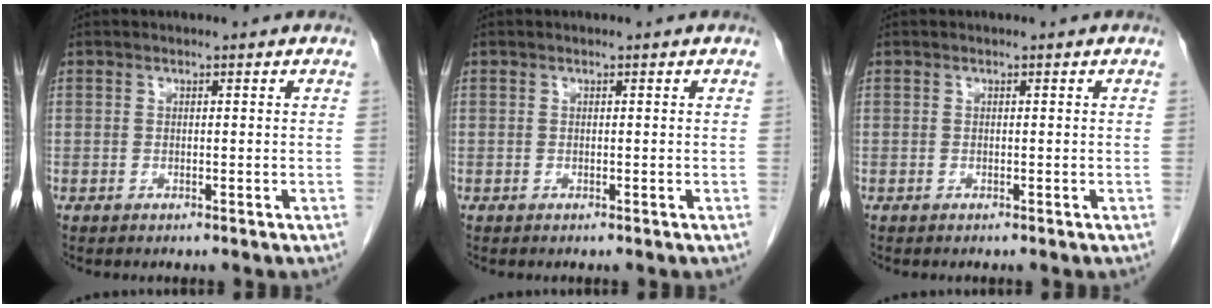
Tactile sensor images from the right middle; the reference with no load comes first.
{"total": 0.0}
{"total": 0.0}